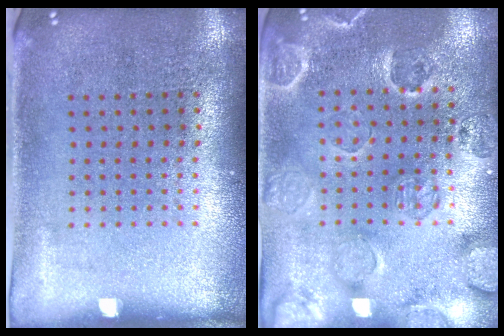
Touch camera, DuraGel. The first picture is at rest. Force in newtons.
{"total": 2.4, "press": 2.1, "slide": 1.1}